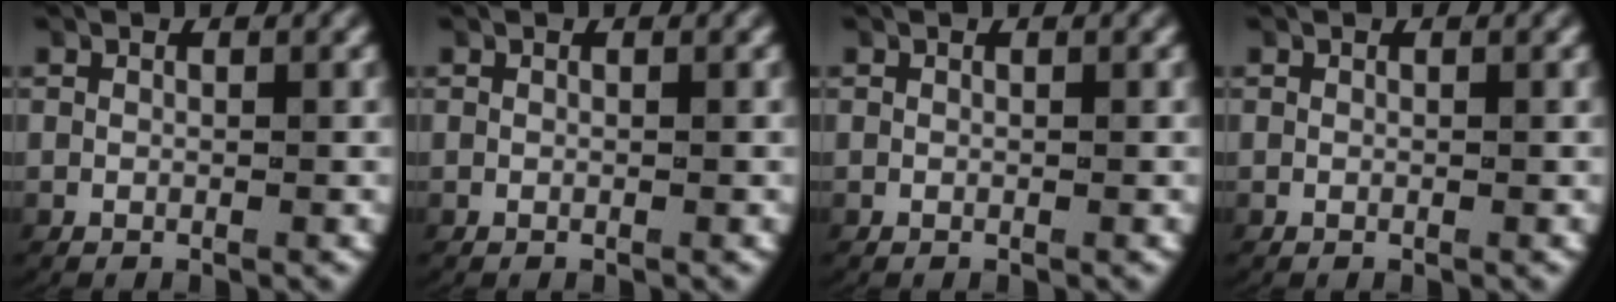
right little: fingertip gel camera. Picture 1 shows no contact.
{"total": 0.0}
{"total": 0.0}
{"total": 0.0}